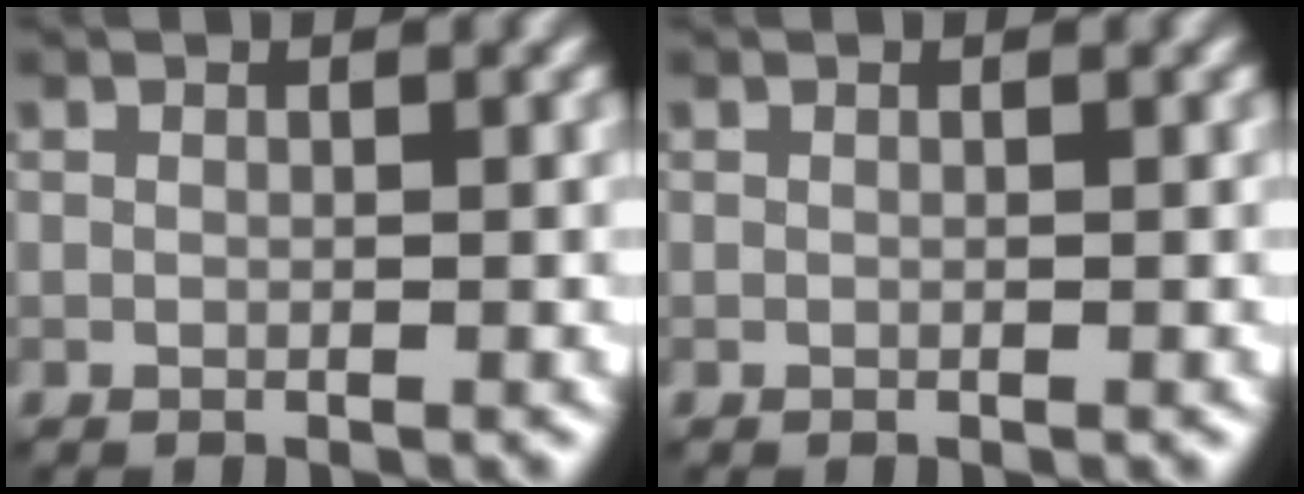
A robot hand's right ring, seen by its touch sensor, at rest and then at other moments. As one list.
[{"total": 0.0}]